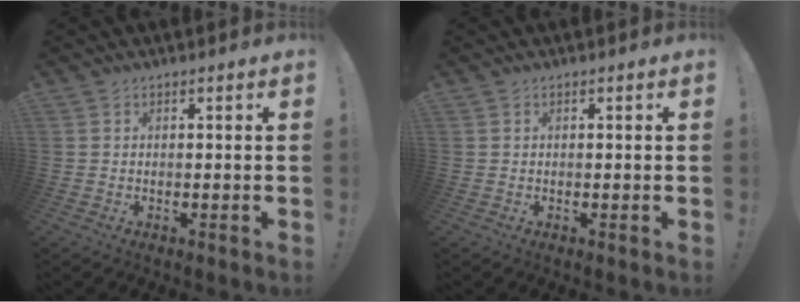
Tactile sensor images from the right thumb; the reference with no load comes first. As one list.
[{"total": 0.0}]